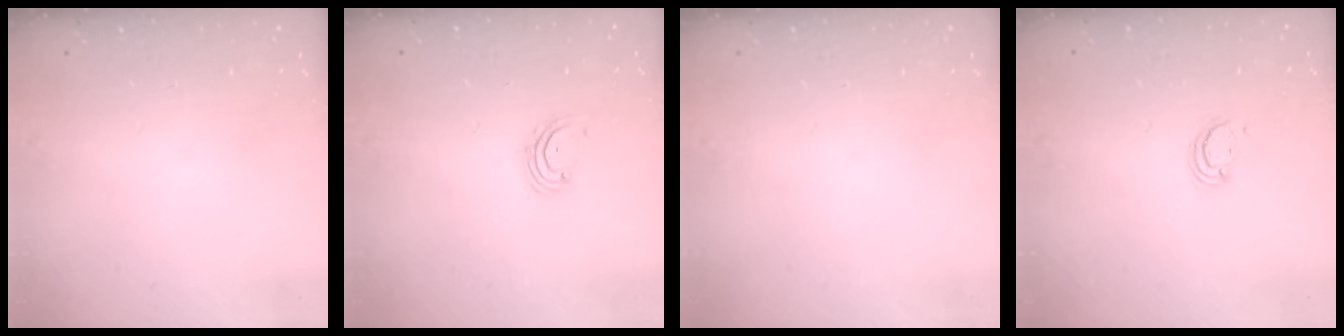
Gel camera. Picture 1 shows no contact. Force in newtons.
{"total": 2.0, "press": 2.0, "slide": 0.4}
{"total": 0.0}
{"total": 2.6, "press": 2.6, "slide": 0.2}